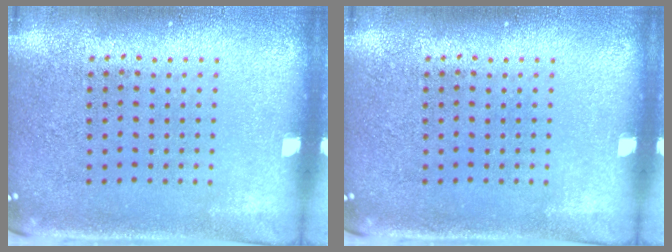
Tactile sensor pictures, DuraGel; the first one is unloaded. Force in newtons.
{"total": 0.0}